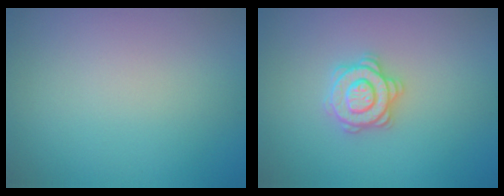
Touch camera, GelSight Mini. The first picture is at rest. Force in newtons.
{"total": 2.8, "press": 2.8, "slide": 0.4}